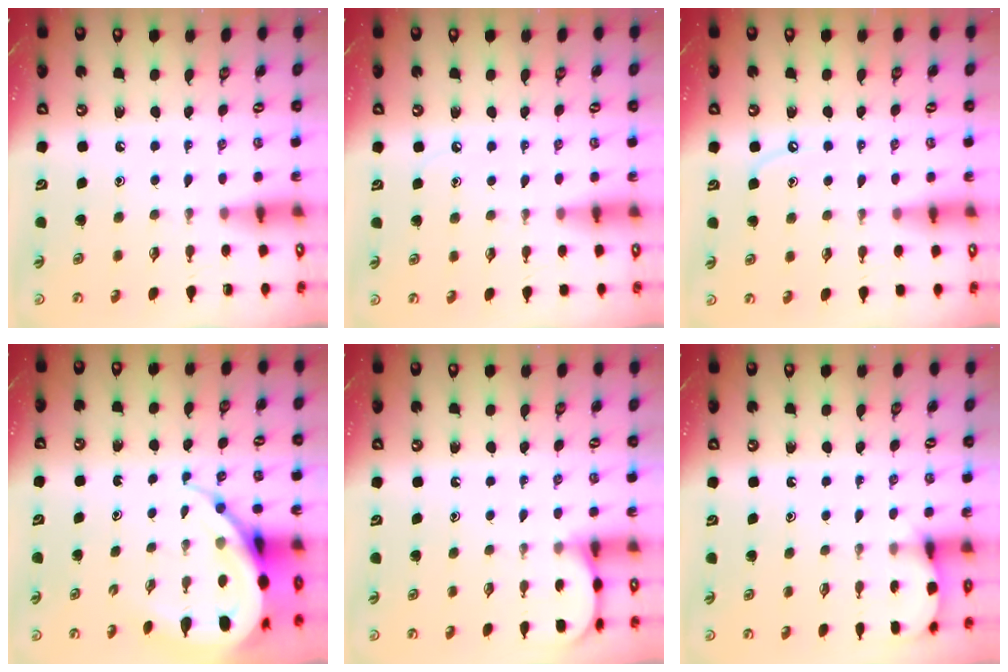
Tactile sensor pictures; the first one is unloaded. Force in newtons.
{"total": 2.5, "press": 2.5, "slide": 0.4}
{"total": 4.0, "press": 4.0, "slide": 0.2}
{"total": 11.5, "press": 11.4, "slide": 1.2}
{"total": 3.9, "press": 3.8, "slide": 0.5}
{"total": 3.8, "press": 3.8, "slide": 0.4}